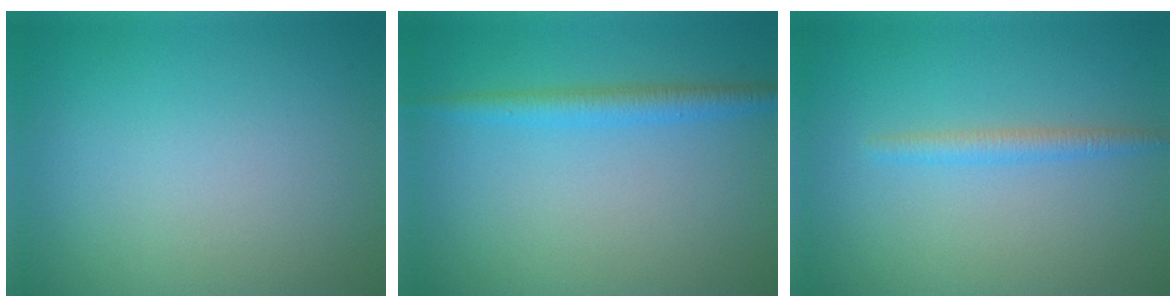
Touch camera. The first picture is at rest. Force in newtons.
{"total": 2.4, "press": 2.4, "slide": 0.2}
{"total": 1.6, "press": 1.6, "slide": 0.0}